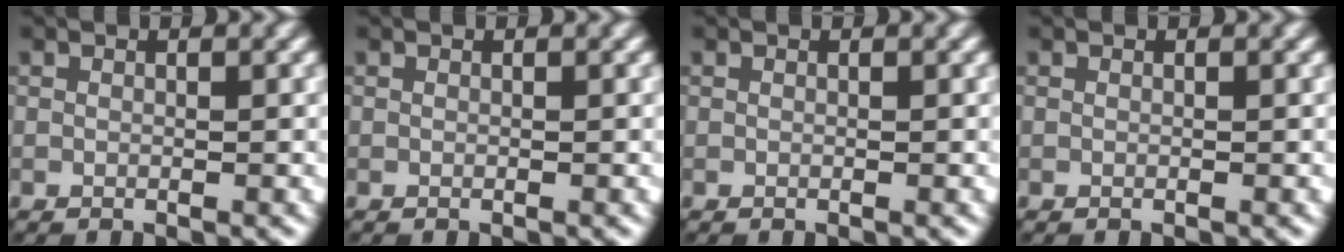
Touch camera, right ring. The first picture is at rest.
{"total": 0.0}
{"total": 0.0}
{"total": 0.0}